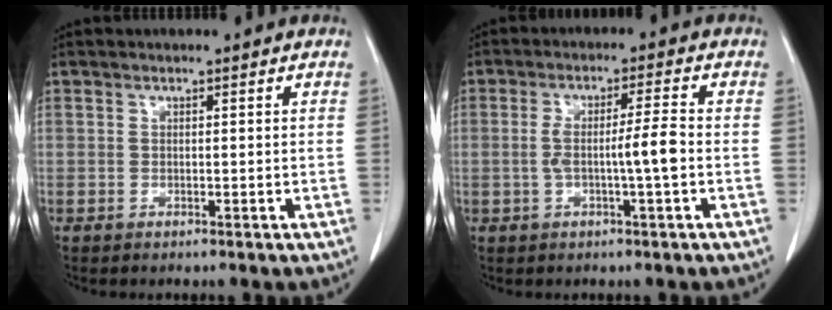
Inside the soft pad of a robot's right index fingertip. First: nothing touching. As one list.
[{"total": 5.5, "force": [-1.0, -0.3, 5.4], "torque": [-0.101, 0.008, -0.015]}]